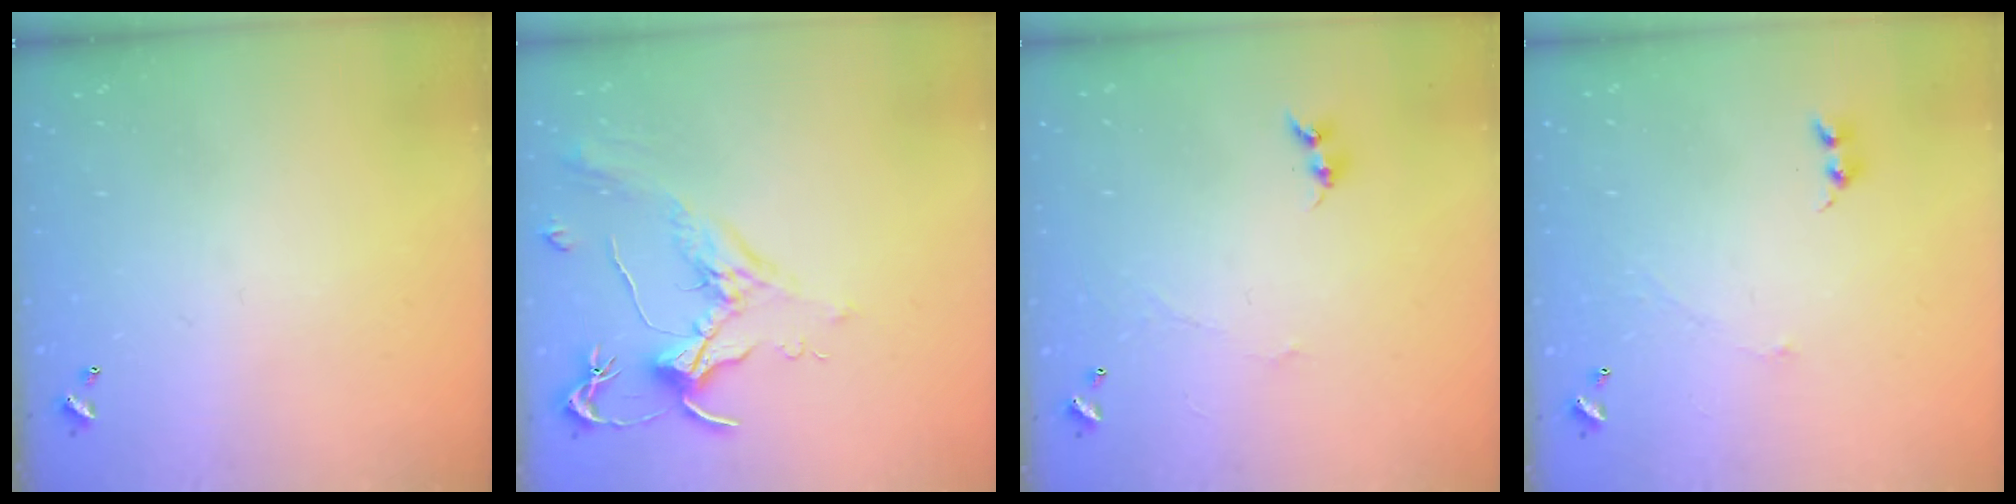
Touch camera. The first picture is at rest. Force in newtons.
{"total": 1.8, "press": 1.7, "slide": 0.8}
{"total": 0.6, "press": 0.3, "slide": 0.5}
{"total": 1.1, "press": 0.9, "slide": 0.6}